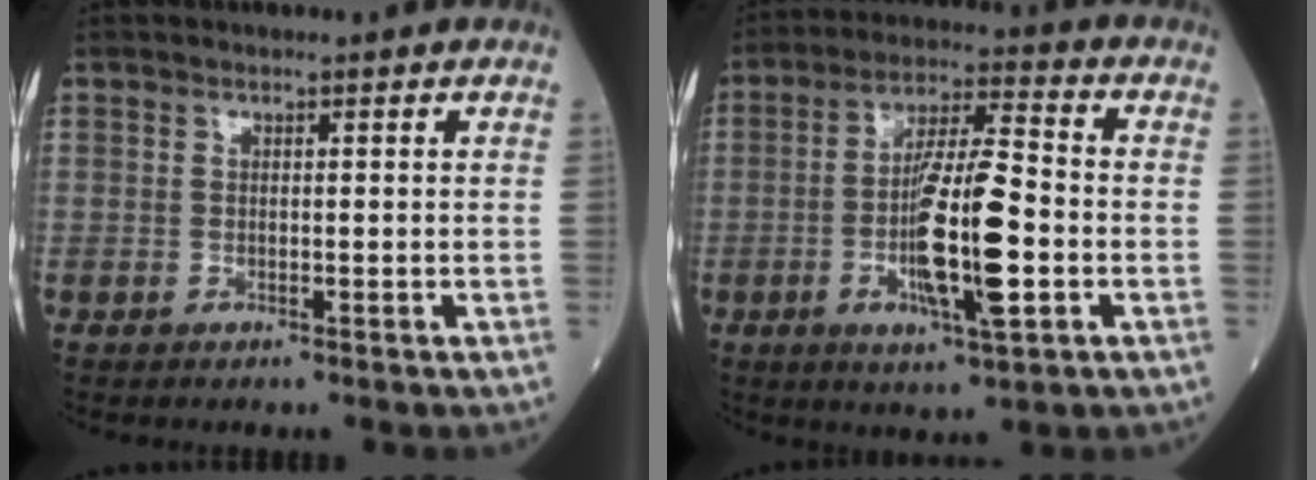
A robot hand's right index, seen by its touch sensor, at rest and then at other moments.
{"total": 13.6, "force": [-3.1, 2.1, 13.1], "torque": [-0.240, -0.004, -0.052]}